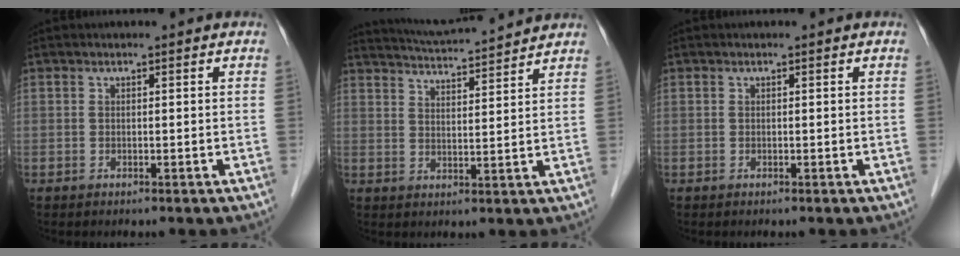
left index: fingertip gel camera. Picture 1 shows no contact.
{"total": 11.9, "force": [11.3, 0.0, 3.6], "torque": [-0.070, 0.022, 0.167]}
{"total": 0.0}